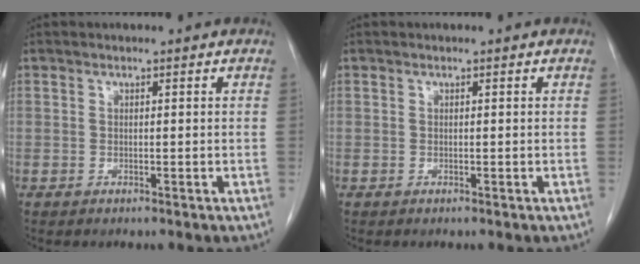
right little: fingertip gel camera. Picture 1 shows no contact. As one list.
[{"total": 0.0}]